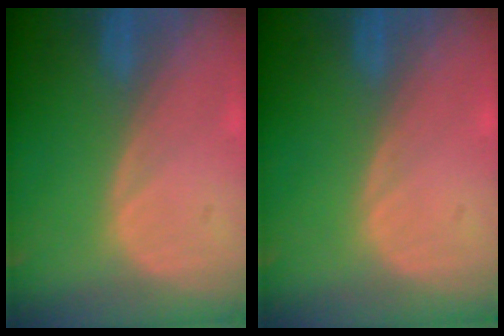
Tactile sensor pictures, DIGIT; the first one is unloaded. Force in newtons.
{"total": 0.0}